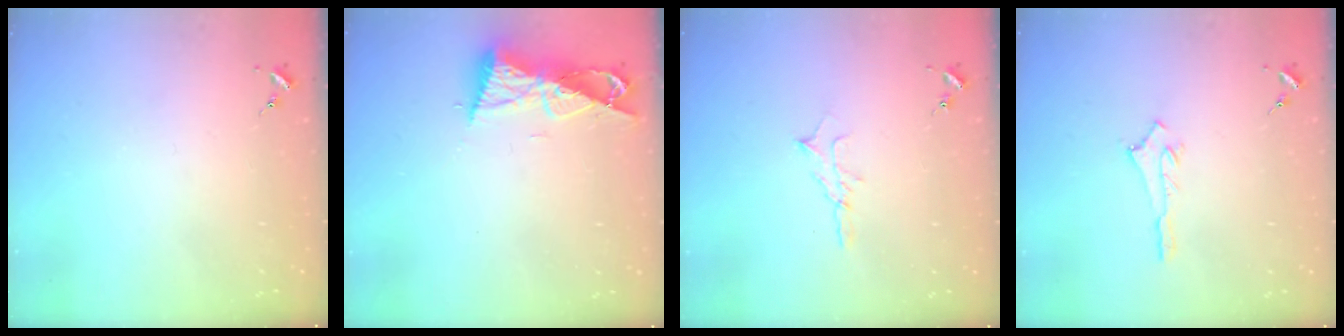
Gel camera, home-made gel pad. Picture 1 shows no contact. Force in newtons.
{"total": 9.0, "press": 9.0, "slide": 0.8}
{"total": 6.1, "press": 6.1, "slide": 0.6}
{"total": 2.6, "press": 2.6, "slide": 0.4}